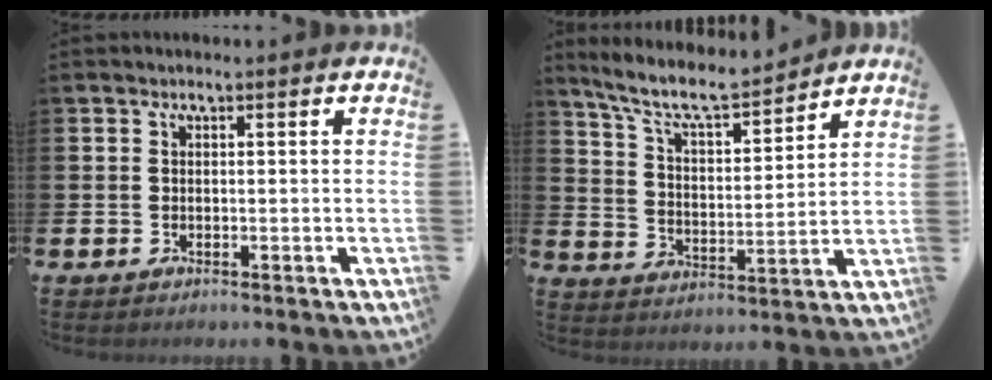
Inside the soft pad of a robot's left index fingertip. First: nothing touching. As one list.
[{"total": 8.3, "force": [7.5, 1.5, 3.1], "torque": [-0.085, -0.050, 0.129]}]